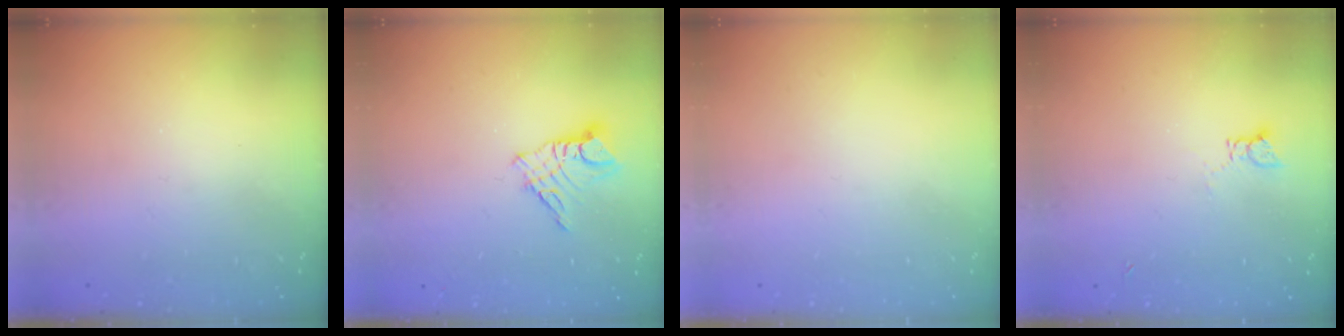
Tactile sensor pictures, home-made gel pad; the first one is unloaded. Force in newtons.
{"total": 8.0, "press": 8.0, "slide": 0.7}
{"total": 0.0}
{"total": 1.8, "press": 1.7, "slide": 0.2}